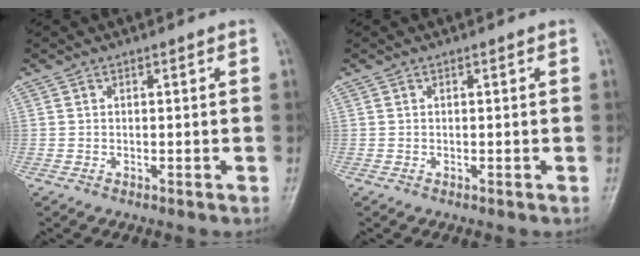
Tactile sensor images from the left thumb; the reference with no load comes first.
{"total": 0.0}